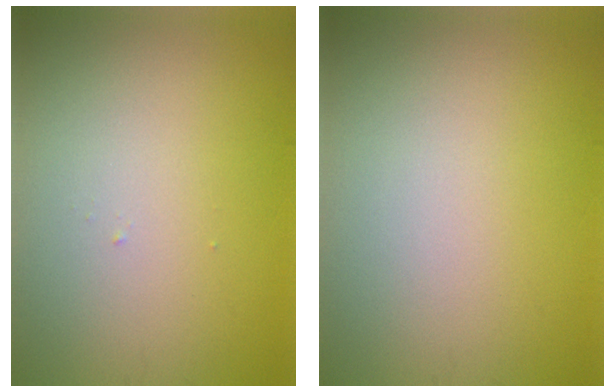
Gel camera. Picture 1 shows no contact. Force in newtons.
{"total": 0.0}